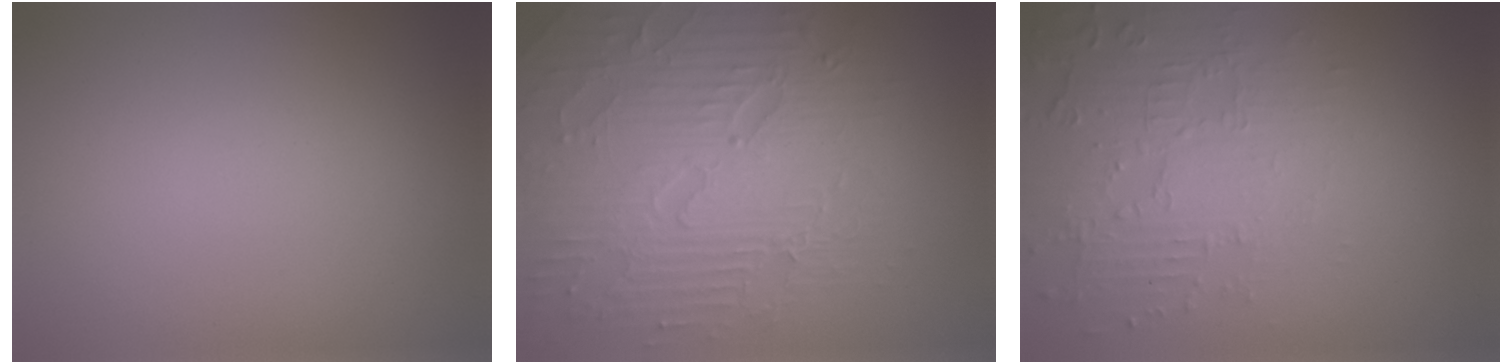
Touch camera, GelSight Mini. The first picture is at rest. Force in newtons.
{"total": 8.4, "press": 6.0, "slide": 5.9}
{"total": 4.5, "press": 3.3, "slide": 3.1}